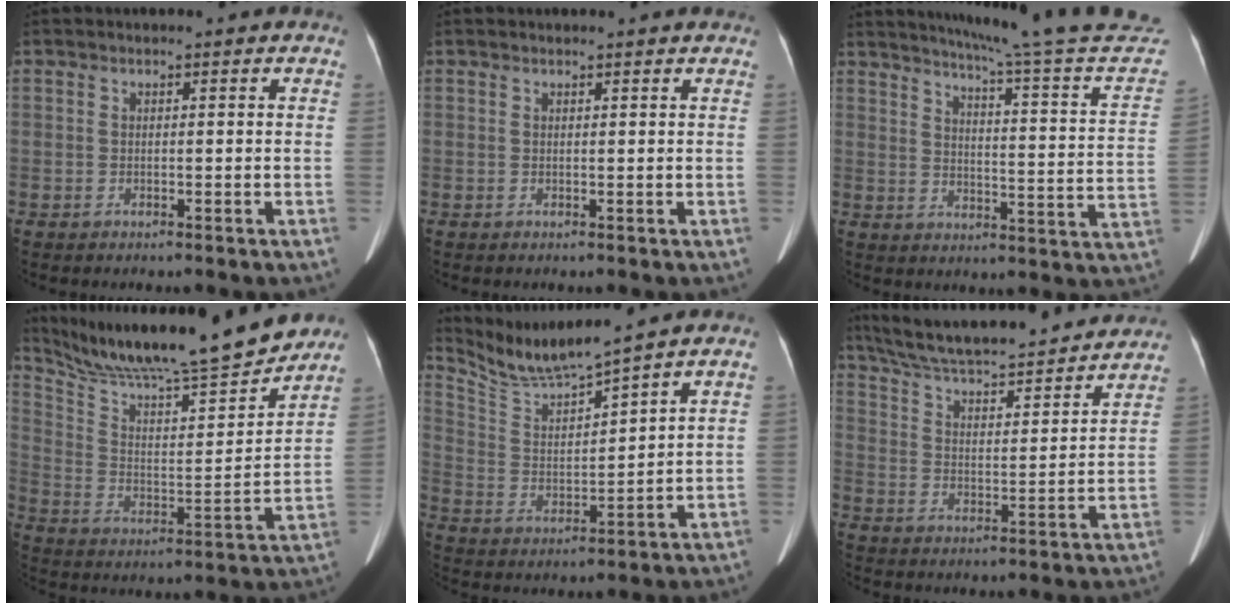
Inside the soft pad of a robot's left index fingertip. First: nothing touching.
{"total": 3.0, "force": [2.9, 0.0, 0.7], "torque": [-0.012, 0.016, 0.028]}
{"total": 27.3, "force": [25.3, -0.5, 10.3], "torque": [-0.151, -0.114, 0.301]}
{"total": 24.6, "force": [21.9, 1.8, 11.2], "torque": [-0.200, -0.018, 0.336]}
{"total": 9.4, "force": [8.8, -1.6, 3.0], "torque": [-0.075, -0.003, 0.181]}
{"total": 23.7, "force": [21.4, 3.2, 9.7], "torque": [-0.165, 0.007, 0.310]}